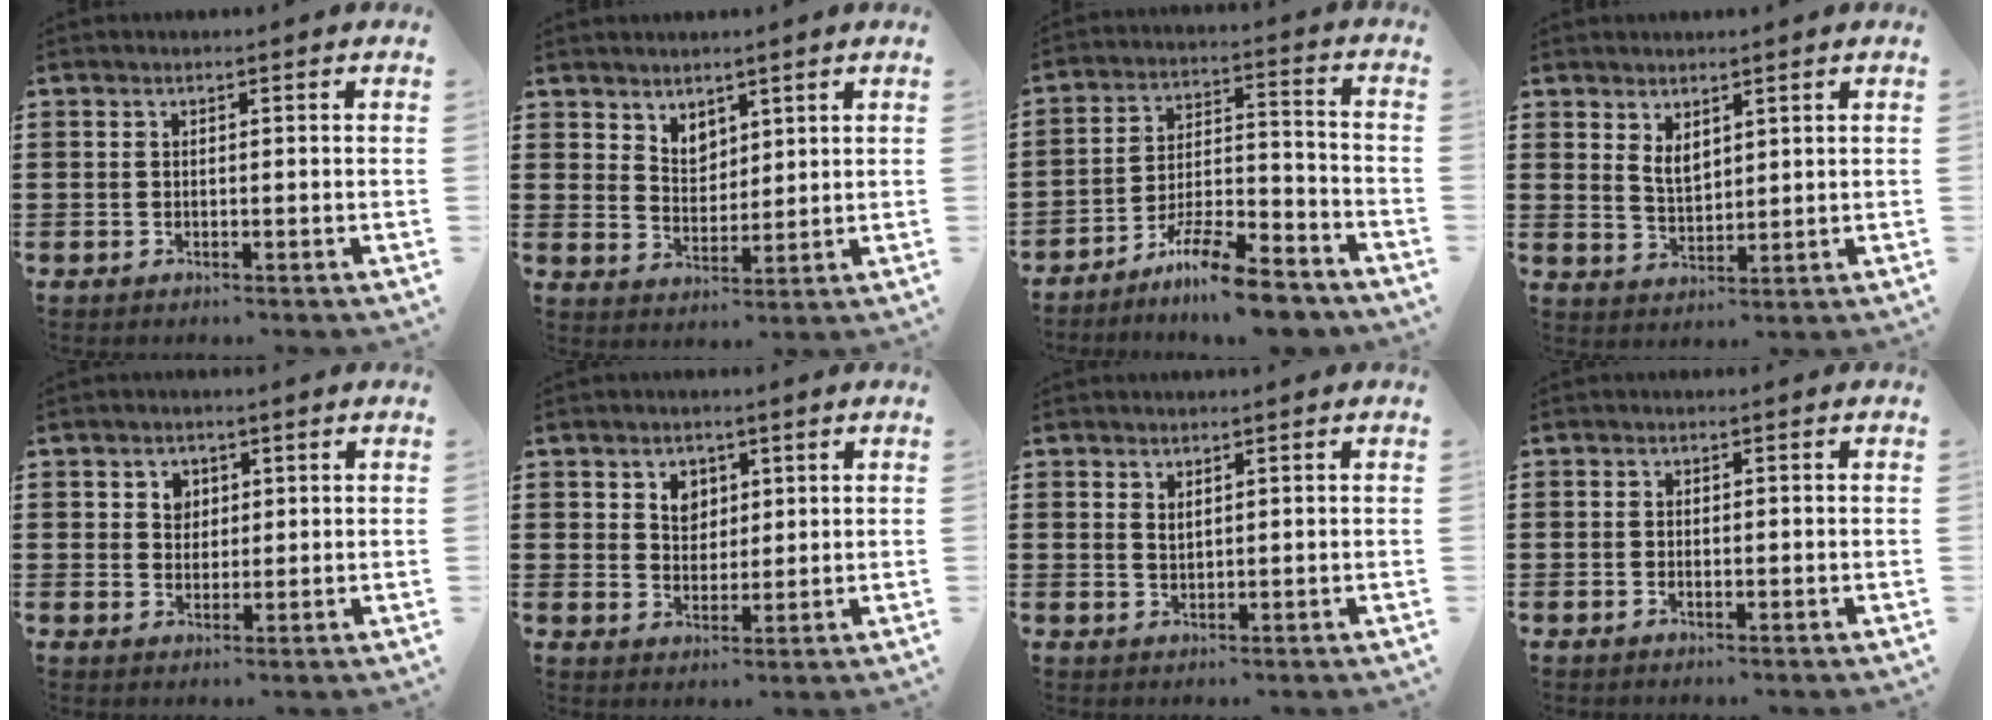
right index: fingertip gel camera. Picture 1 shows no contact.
{"total": 3.7, "force": [3.1, 2.0, 0.1], "torque": [-0.014, -0.002, 0.059]}
{"total": 10.8, "force": [-9.4, 1.5, 5.0], "torque": [-0.075, 0.036, -0.178]}
{"total": 3.2, "force": [2.1, 1.7, 1.8], "torque": [-0.040, 0.005, 0.039]}
{"total": 2.4, "force": [1.0, 2.0, 0.7], "torque": [-0.022, 0.010, 0.017]}
{"total": 3.4, "force": [1.8, 2.7, 1.1], "torque": [-0.025, 0.008, 0.030]}
{"total": 1.3, "force": [1.0, 0.5, 0.5], "torque": [-0.012, 0.003, 0.019]}
{"total": 1.0, "force": [-0.3, 0.5, 0.8], "torque": [-0.017, -0.001, -0.005]}